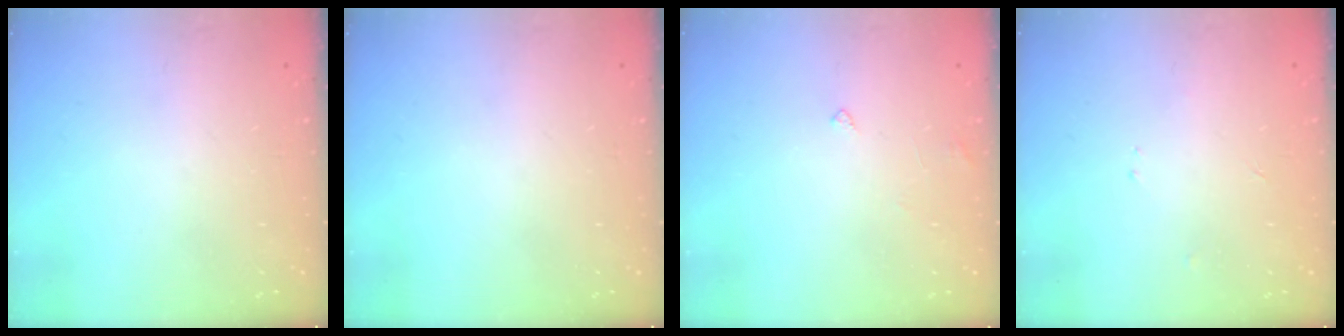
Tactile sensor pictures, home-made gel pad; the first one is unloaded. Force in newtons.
{"total": 0.0}
{"total": 3.0, "press": 3.0, "slide": 0.2}
{"total": 2.4, "press": 2.4, "slide": 0.3}